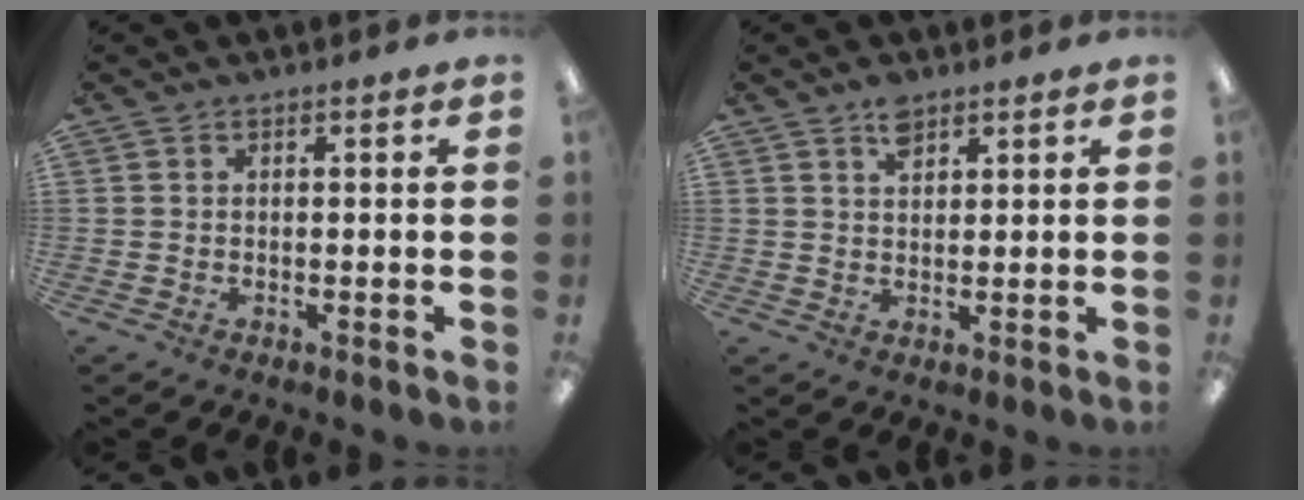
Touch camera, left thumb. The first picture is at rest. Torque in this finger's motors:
{"motor_torque": [0.40, 0.08, 0.48, 0.10, 0.02]}